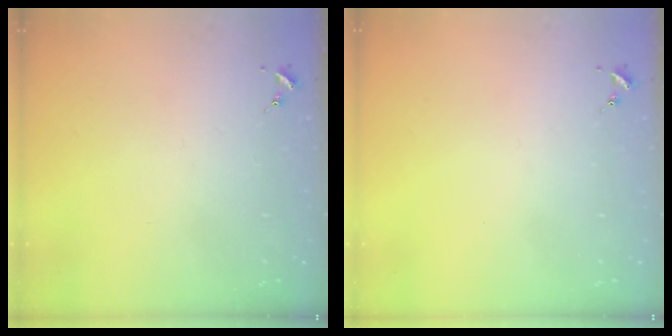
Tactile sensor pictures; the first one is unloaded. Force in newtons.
{"total": 0.0}